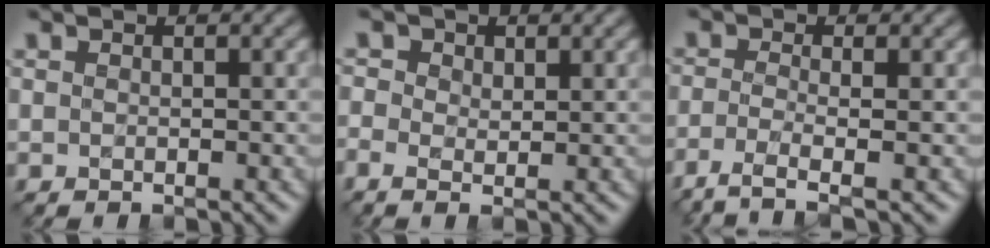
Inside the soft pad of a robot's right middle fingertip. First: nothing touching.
{"total": 1.7, "force": [0.3, 1.2, 1.1], "torque": [-0.026, 0.001, 0.003]}
{"total": 3.6, "force": [-2.2, 1.0, 2.8], "torque": [-0.053, -0.010, -0.056]}